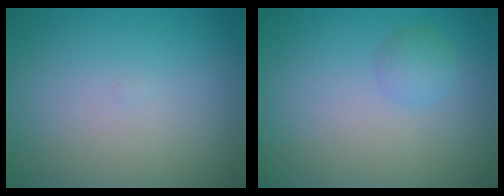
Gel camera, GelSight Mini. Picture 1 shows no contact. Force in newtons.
{"total": 1.4, "press": 1.3, "slide": 0.2}